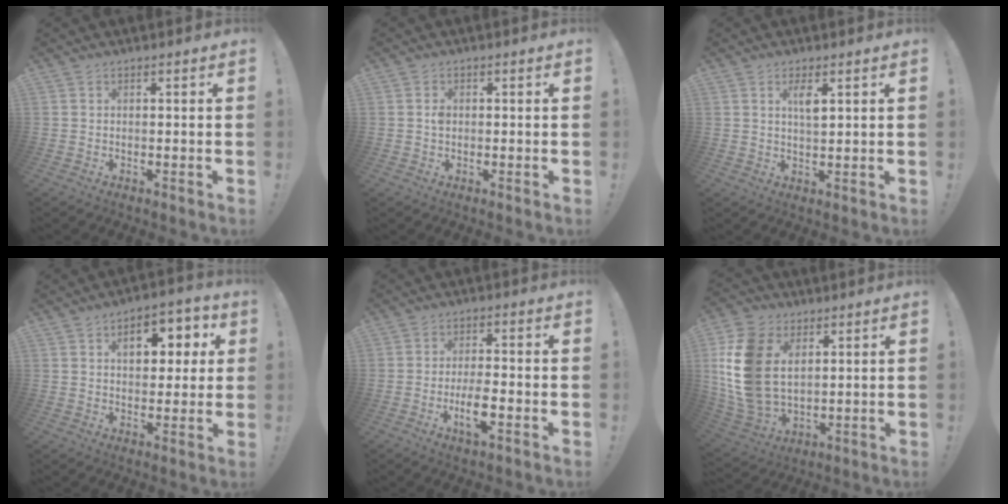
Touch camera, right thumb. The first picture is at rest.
{"total": 1.2, "force": [-0.1, 0.9, 0.8], "torque": [-0.022, 0.005, -0.001]}
{"total": 3.8, "force": [1.9, 1.2, 3.1], "torque": [-0.050, -0.008, 0.028]}
{"total": 10.4, "force": [3.3, 6.3, 7.6], "torque": [-0.101, -0.002, 0.051]}
{"total": 6.9, "force": [-2.6, 1.8, 6.1], "torque": [-0.130, 0.000, -0.045]}
{"total": 19.5, "force": [4.8, 13.8, 12.8], "torque": [-0.272, -0.016, 0.095]}